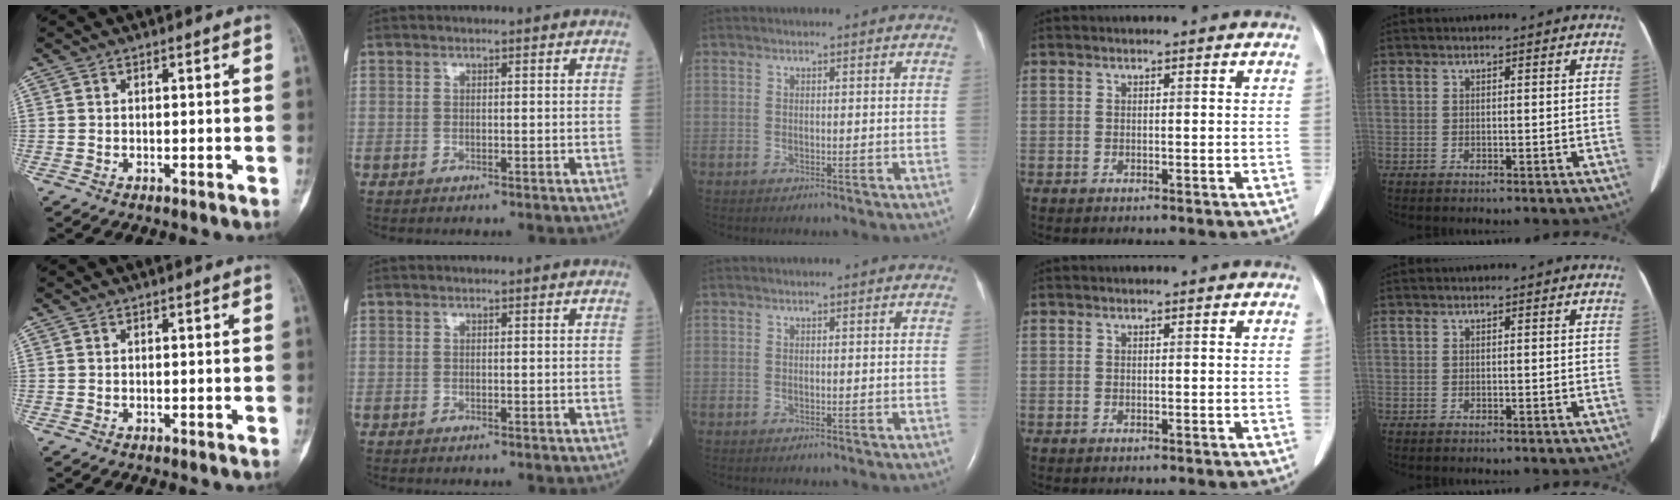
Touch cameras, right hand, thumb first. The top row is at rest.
{}